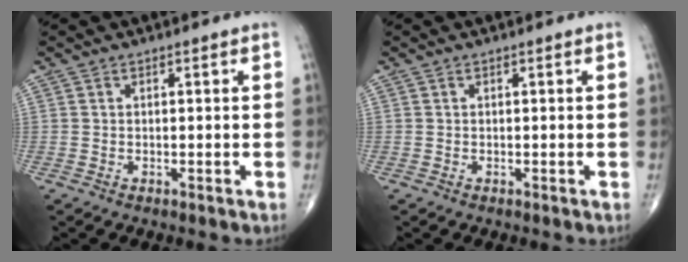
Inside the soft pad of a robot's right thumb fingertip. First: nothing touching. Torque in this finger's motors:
{"motor_torque": [0.03, 0.05, -0.01, 0.00, 0.01]}